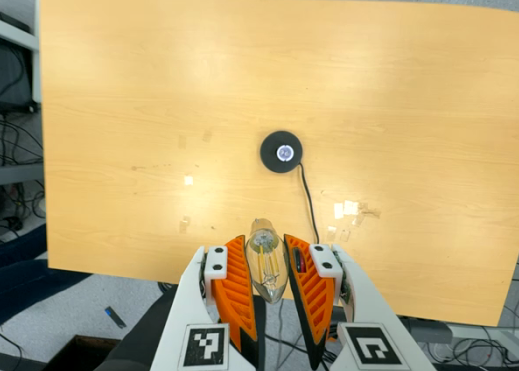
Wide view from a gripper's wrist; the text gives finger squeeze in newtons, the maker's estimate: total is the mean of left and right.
{"total": 12.8, "left": 13.4, "right": 12.2}